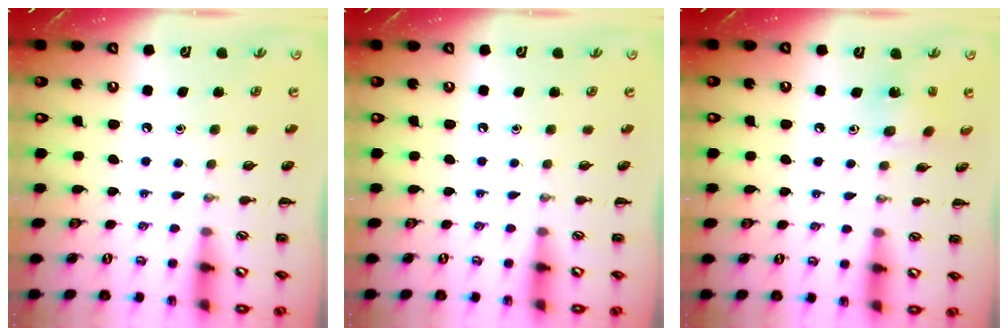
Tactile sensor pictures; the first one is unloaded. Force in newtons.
{"total": 0.0}
{"total": 2.3, "press": 2.2, "slide": 0.5}